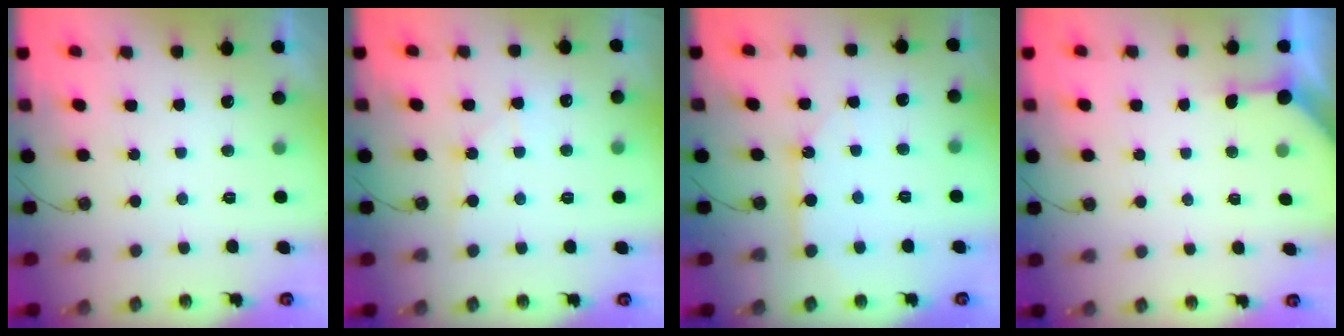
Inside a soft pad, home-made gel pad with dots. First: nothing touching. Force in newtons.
{"total": 4.4, "press": 4.4, "slide": 0.6}
{"total": 6.7, "press": 6.7, "slide": 0.2}
{"total": 2.9, "press": 2.8, "slide": 0.3}